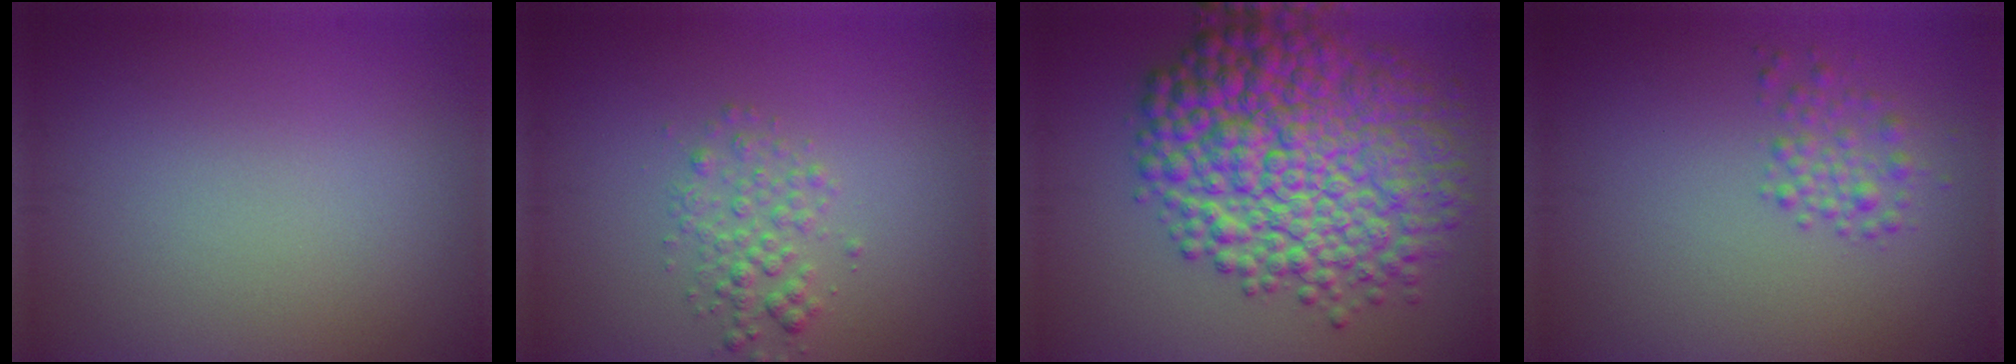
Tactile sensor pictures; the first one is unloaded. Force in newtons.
{"total": 2.1, "press": 2.1, "slide": 0.1}
{"total": 12.1, "press": 12.1, "slide": 0.1}
{"total": 1.8, "press": 1.8, "slide": 0.1}